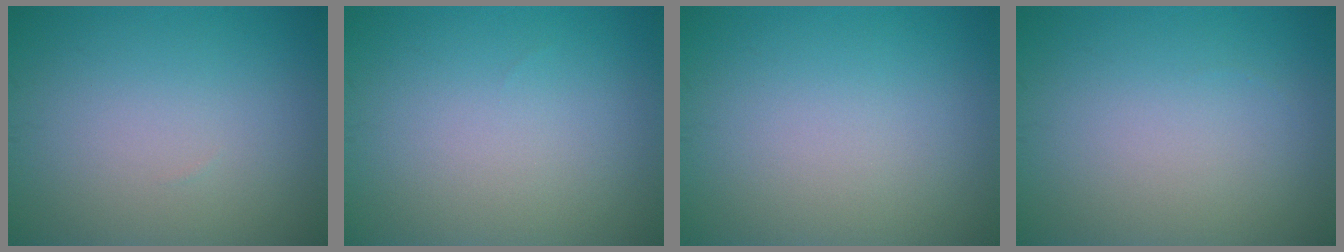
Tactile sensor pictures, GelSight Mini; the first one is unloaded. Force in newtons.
{"total": 0.0}
{"total": 0.0}
{"total": 0.0}